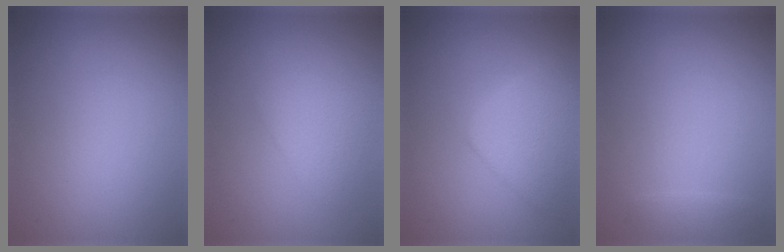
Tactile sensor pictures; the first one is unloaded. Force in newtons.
{"total": 2.3, "press": 2.3, "slide": 0.1}
{"total": 3.8, "press": 3.8, "slide": 0.1}
{"total": 1.0, "press": 1.0, "slide": 0.1}